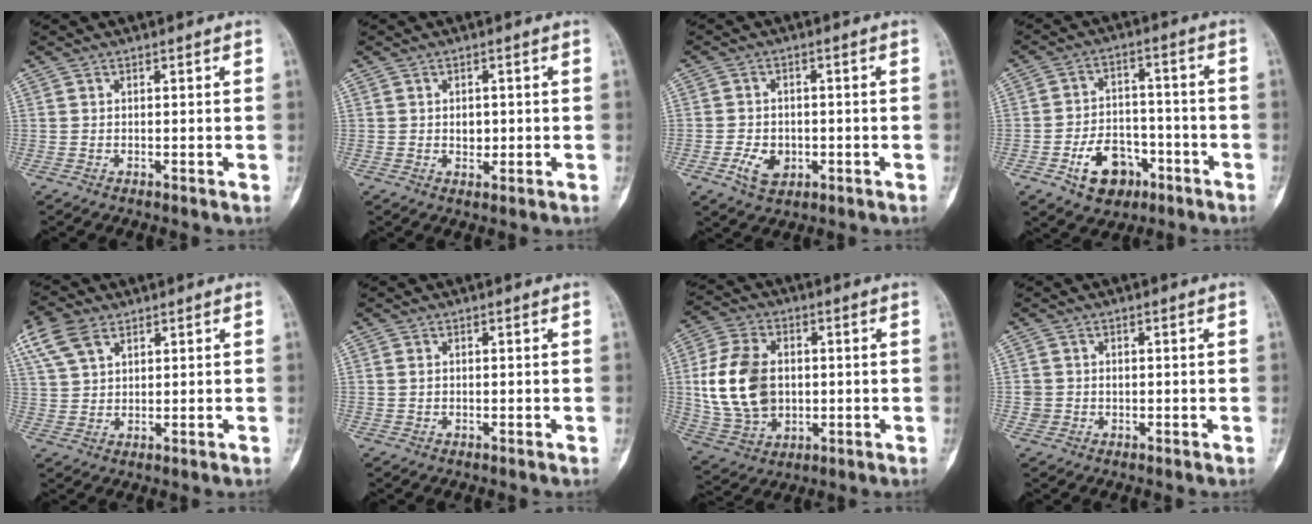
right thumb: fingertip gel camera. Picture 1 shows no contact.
{"total": 2.5, "force": [0.0, 1.8, 1.7], "torque": [-0.015, 0.001, 0.003]}
{"total": 5.2, "force": [-1.7, 3.8, 3.2], "torque": [-0.045, 0.003, -0.025]}
{"total": 10.2, "force": [-4.9, 7.1, 5.4], "torque": [-0.057, 0.039, -0.074]}
{"total": 7.9, "force": [4.4, 4.6, 4.7], "torque": [-0.097, 0.003, 0.090]}
{"total": 0.9, "force": [0.2, 0.7, 0.6], "torque": [-0.010, 0.002, 0.004]}
{"total": 15.6, "force": [0.9, 11.1, 11.0], "torque": [-0.195, 0.003, 0.025]}
{"total": 3.5, "force": [0.0, 2.7, 2.1], "torque": [-0.032, 0.007, 0.005]}